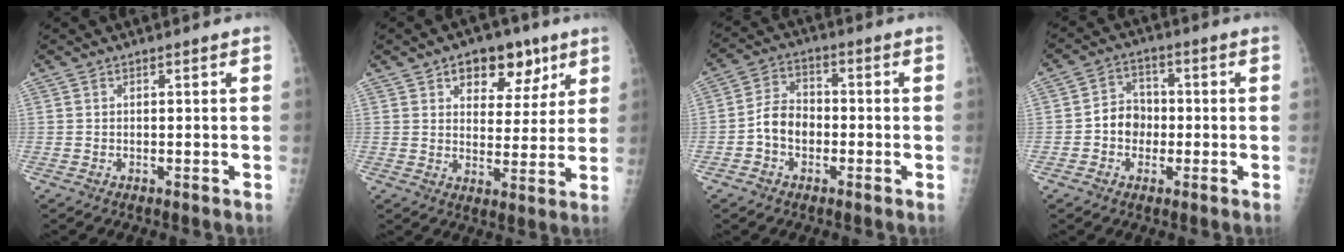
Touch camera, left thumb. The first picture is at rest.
{"total": 10.8, "force": [5.9, 6.7, 6.1], "torque": [-0.042, -0.021, 0.083]}
{"total": 7.0, "force": [-1.9, 5.2, 4.3], "torque": [-0.058, 0.025, -0.048]}
{"total": 6.3, "force": [-1.1, 5.4, 3.0], "torque": [-0.018, 0.020, -0.029]}